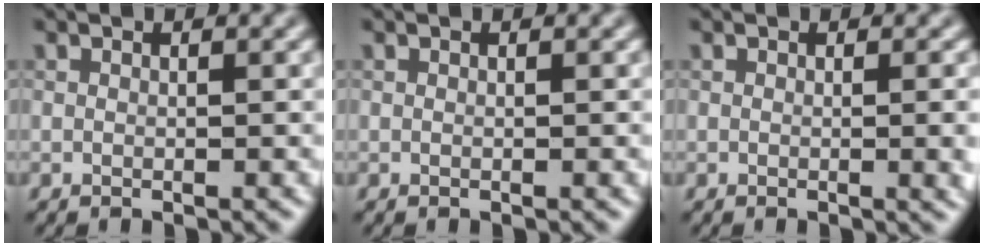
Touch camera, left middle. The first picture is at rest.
{"total": 0.0}
{"total": 2.6, "force": [-0.1, 1.0, 2.4], "torque": [-0.013, 0.011, 0.006]}